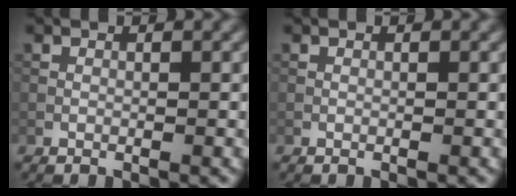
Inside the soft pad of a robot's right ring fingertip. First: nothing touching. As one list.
[{"total": 0.0}]